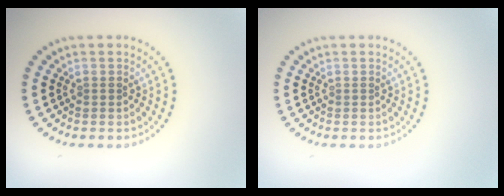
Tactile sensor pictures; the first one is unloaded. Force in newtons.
{"total": 0.0}